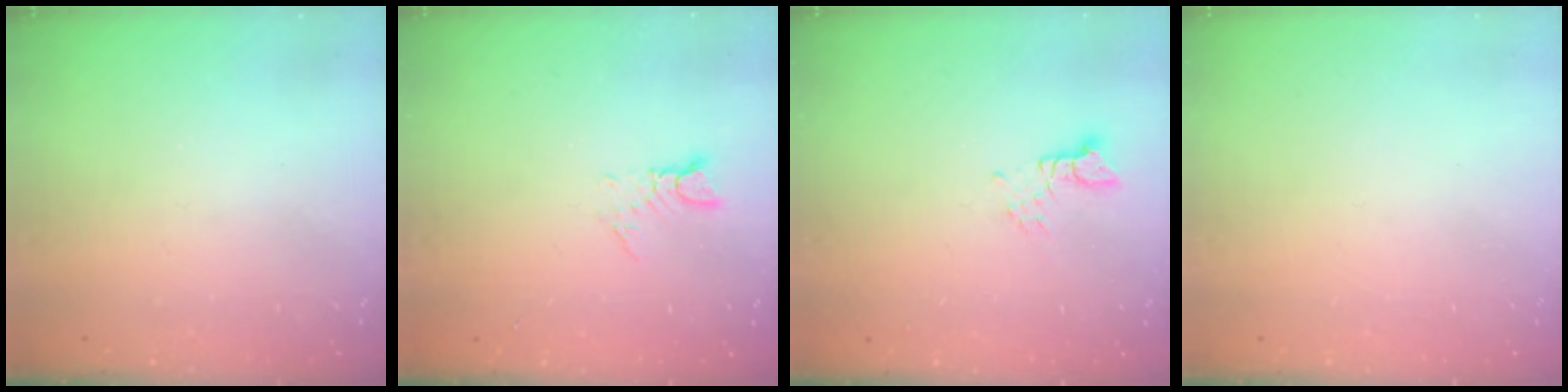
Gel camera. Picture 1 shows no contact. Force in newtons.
{"total": 3.3, "press": 3.3, "slide": 0.3}
{"total": 2.5, "press": 2.5, "slide": 0.1}
{"total": 0.0}